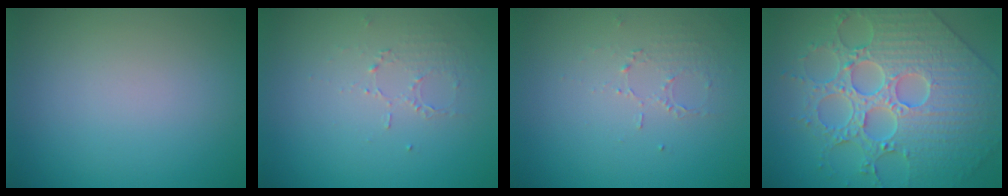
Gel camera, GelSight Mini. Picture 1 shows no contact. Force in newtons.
{"total": 1.3, "press": 0.6, "slide": 1.1}
{"total": 1.3, "press": 0.6, "slide": 1.1}
{"total": 7.5, "press": 6.6, "slide": 3.5}